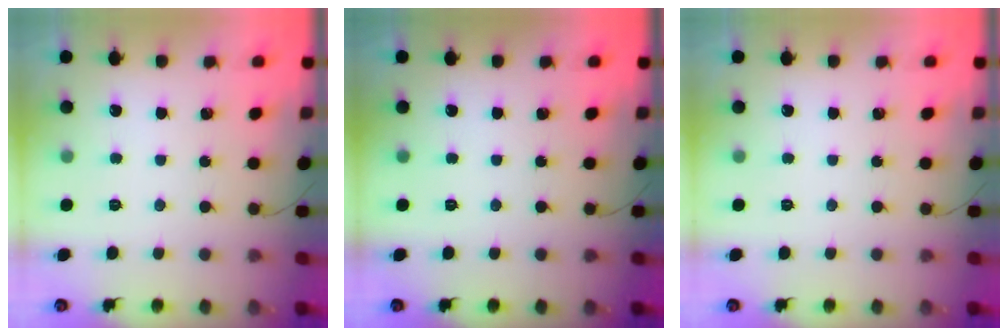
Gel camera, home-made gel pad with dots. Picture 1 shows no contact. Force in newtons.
{"total": 0.0}
{"total": 0.0}